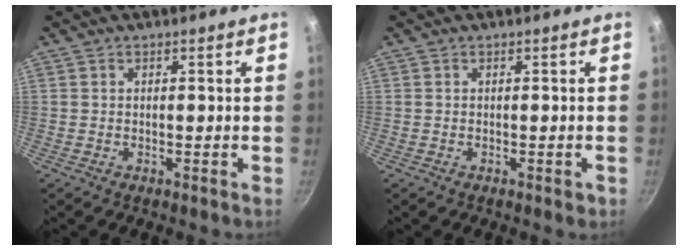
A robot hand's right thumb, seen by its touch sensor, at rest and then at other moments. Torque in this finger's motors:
{"motor_torque": [0.19, -0.13, 0.28, 0.05, 0.00]}